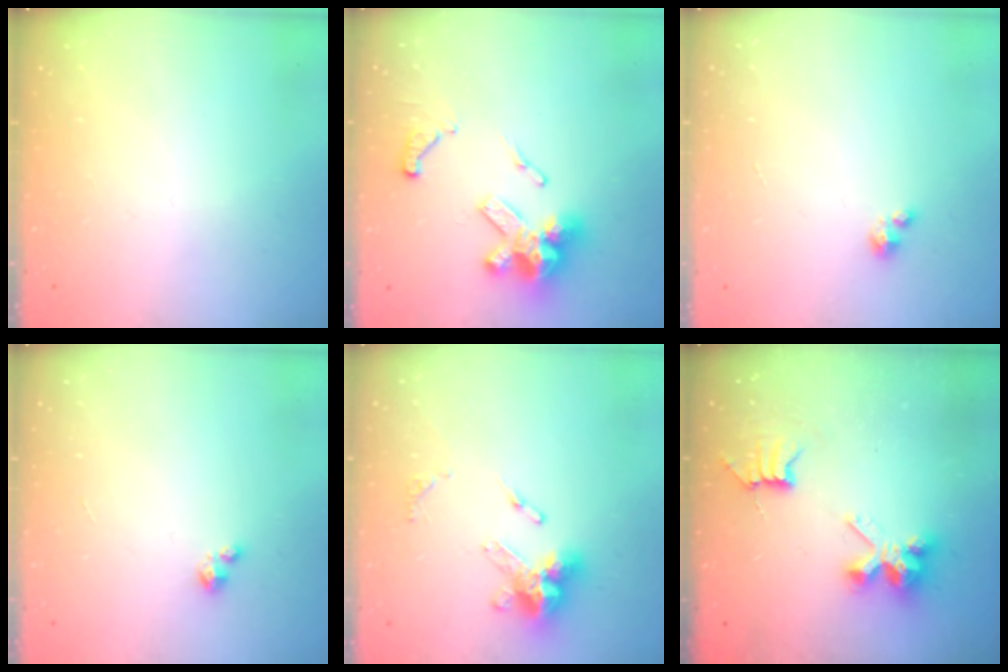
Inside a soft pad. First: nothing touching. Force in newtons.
{"total": 14.9, "press": 14.8, "slide": 1.8}
{"total": 1.7, "press": 1.7, "slide": 0.4}
{"total": 2.1, "press": 2.0, "slide": 0.5}
{"total": 12.1, "press": 12.0, "slide": 1.1}
{"total": 7.8, "press": 7.7, "slide": 0.5}